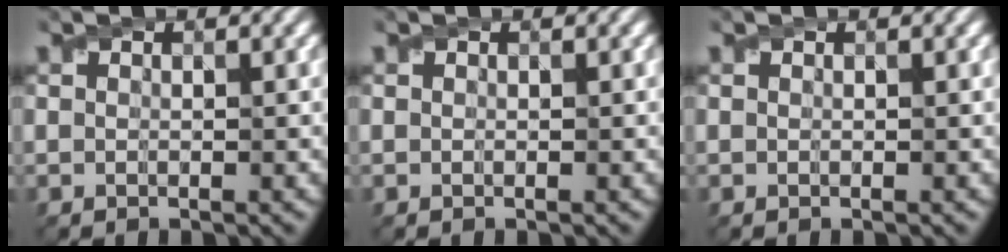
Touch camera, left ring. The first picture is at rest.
{"total": 0.0}
{"total": 0.0}